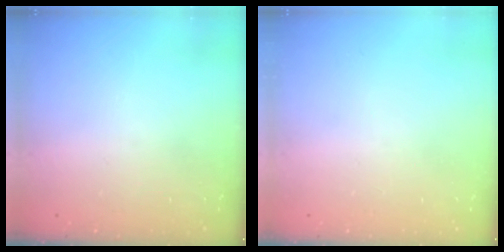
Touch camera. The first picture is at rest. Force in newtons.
{"total": 0.0}